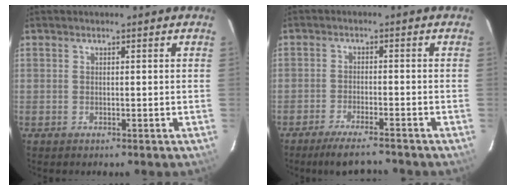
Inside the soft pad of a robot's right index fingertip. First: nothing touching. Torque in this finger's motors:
{"motor_torque": [0.43, -0.27, 0.13, 0.00]}